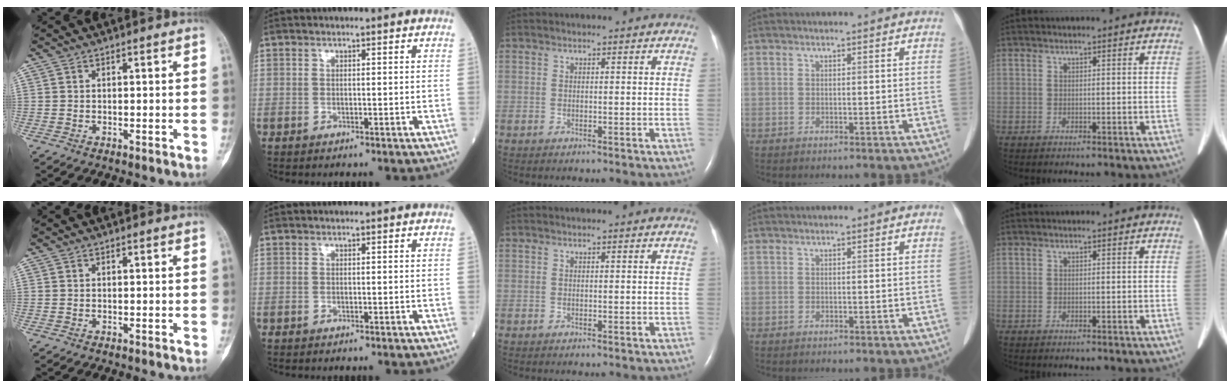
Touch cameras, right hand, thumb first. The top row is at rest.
{}